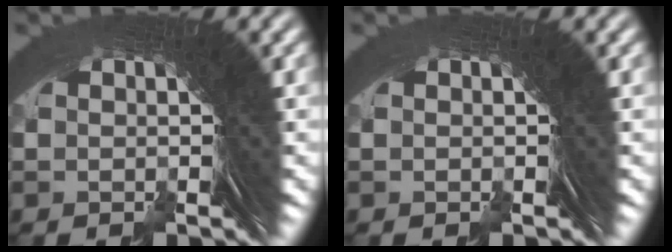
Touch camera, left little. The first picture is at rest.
{"total": 0.0}